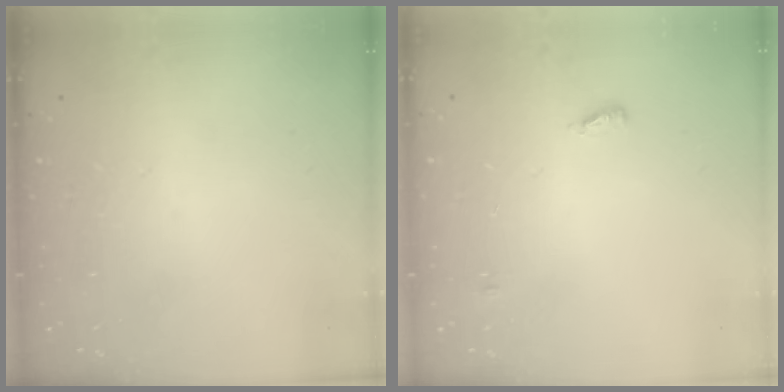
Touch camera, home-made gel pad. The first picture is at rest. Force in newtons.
{"total": 4.6, "press": 4.5, "slide": 0.7}